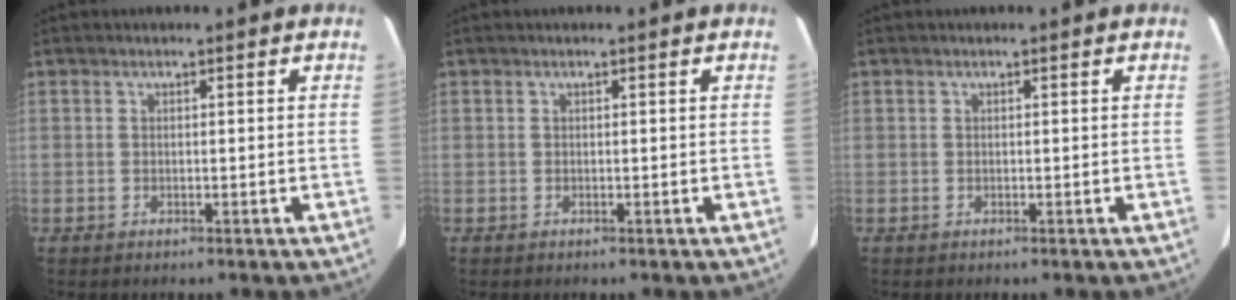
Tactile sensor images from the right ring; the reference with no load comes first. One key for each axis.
{"total": 0.0}
{"total": 0.0}